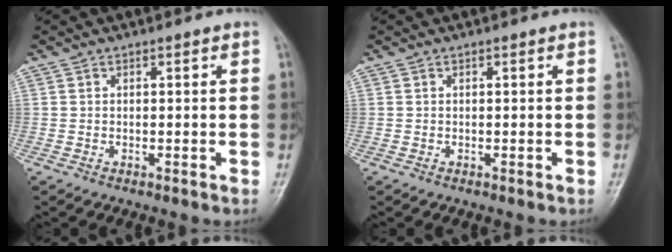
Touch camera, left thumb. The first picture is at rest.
{"total": 0.0}